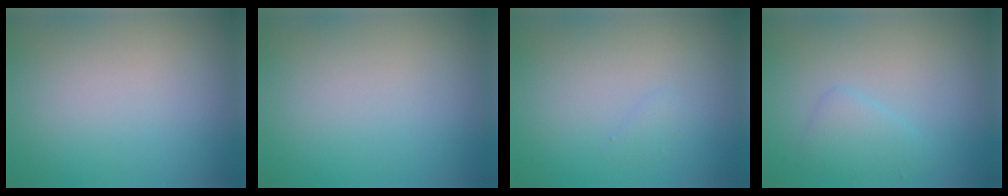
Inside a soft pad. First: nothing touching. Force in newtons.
{"total": 0.0}
{"total": 0.5, "press": 0.5, "slide": 0.1}
{"total": 1.9, "press": 1.9, "slide": 0.0}